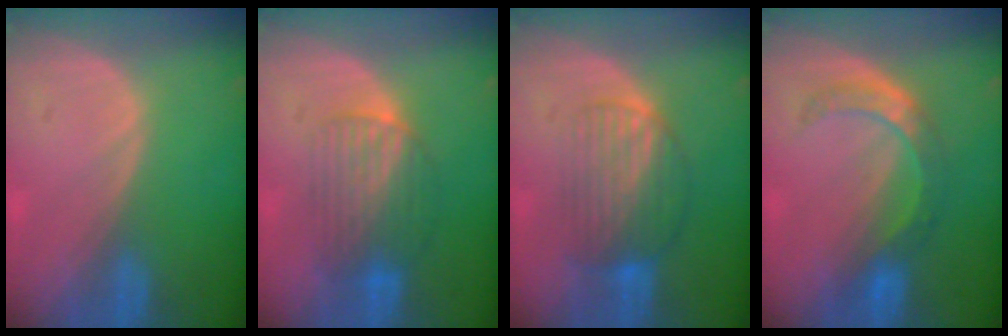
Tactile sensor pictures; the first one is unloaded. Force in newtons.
{"total": 6.5, "press": 6.4, "slide": 1.0}
{"total": 7.1, "press": 6.6, "slide": 2.7}
{"total": 5.6, "press": 5.5, "slide": 0.7}